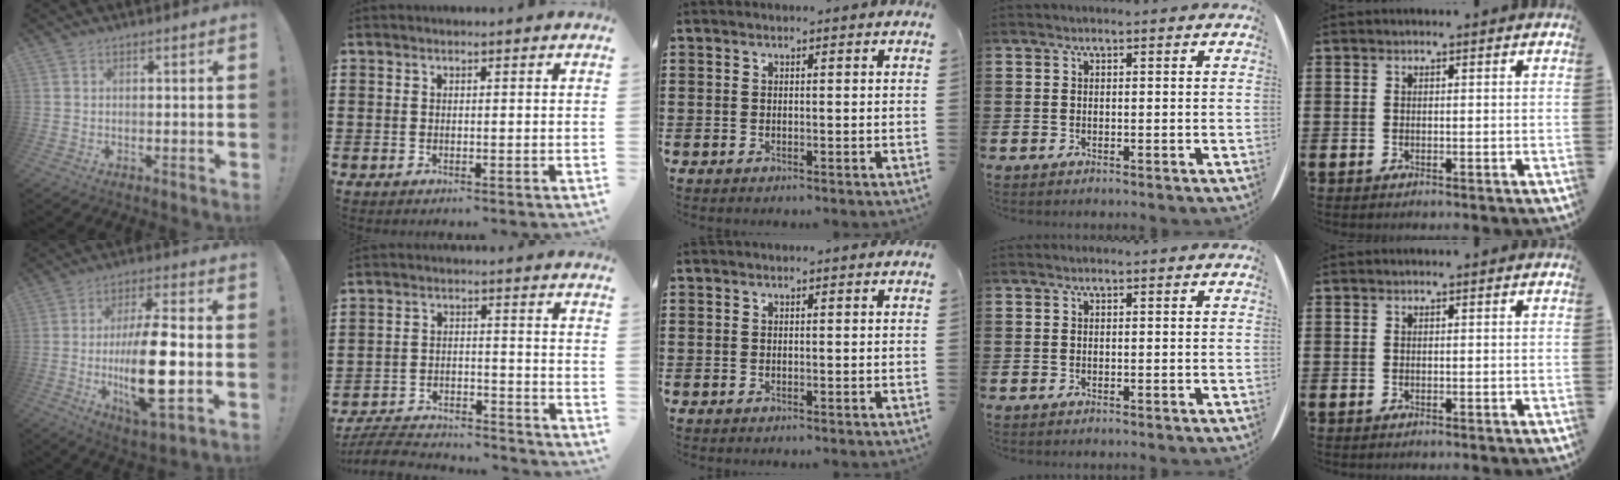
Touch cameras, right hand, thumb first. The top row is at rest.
{"thumb": {"total": 19.1, "force": [-3.0, 5.7, 18.0], "torque": [-0.316, -0.004, -0.048]}, "index": {"total": 5.9, "force": [-5.8, 0.8, 1.1], "torque": [-0.028, 0.008, -0.116]}}